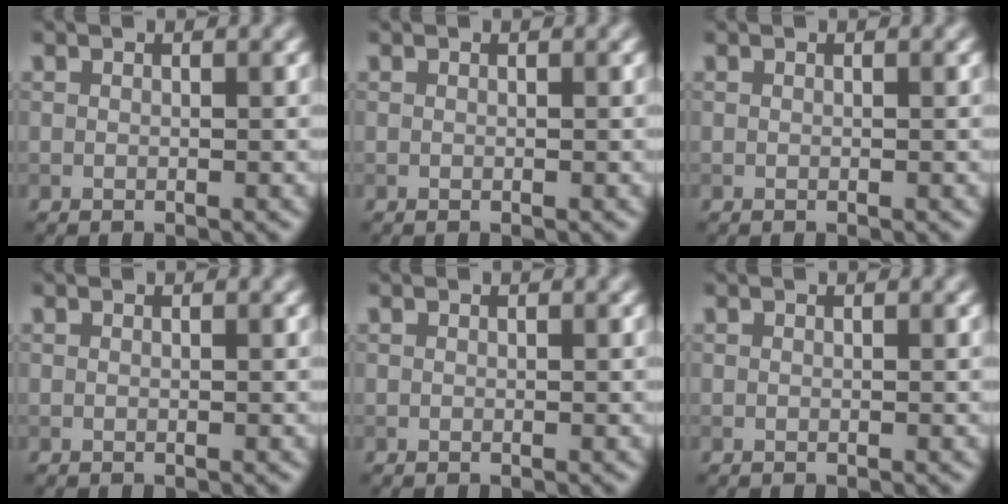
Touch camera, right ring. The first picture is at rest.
{"total": 0.0}
{"total": 0.0}
{"total": 0.0}
{"total": 0.0}
{"total": 0.0}